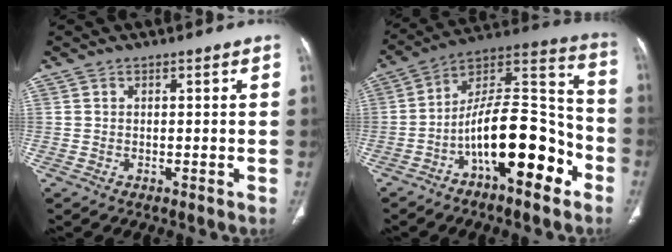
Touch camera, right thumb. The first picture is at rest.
{"total": 19.8, "force": [-8.7, 7.7, 16.1], "torque": [-0.242, 0.085, -0.144]}